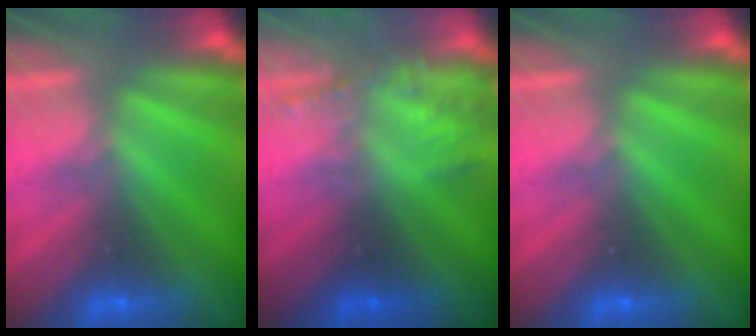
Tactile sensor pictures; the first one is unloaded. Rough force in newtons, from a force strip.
{"total": 2.1}
{"total": 0.0}